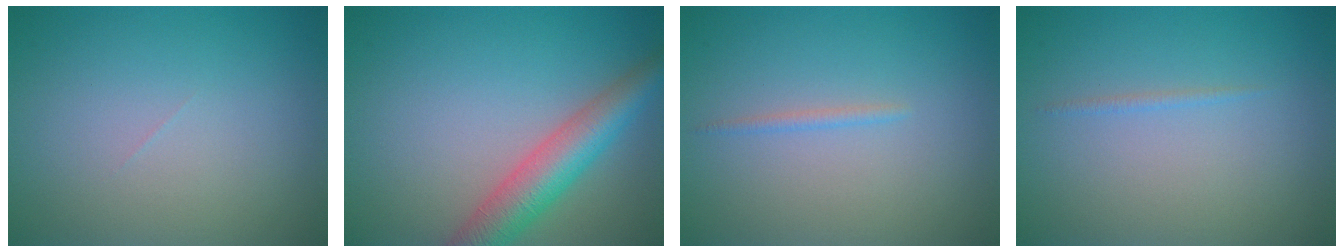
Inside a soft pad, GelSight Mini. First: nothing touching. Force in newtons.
{"total": 5.4, "press": 5.4, "slide": 0.3}
{"total": 0.7, "press": 0.7, "slide": 0.1}
{"total": 0.5, "press": 0.5, "slide": 0.1}